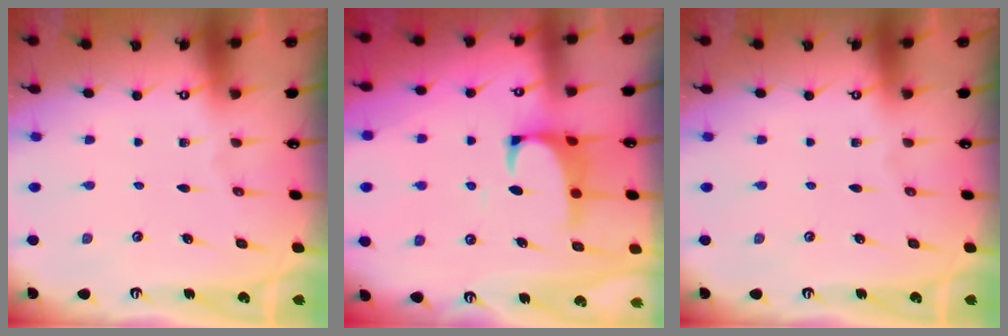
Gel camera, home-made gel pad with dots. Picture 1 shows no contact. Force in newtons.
{"total": 1.7, "press": 1.6, "slide": 0.7}
{"total": 0.0}